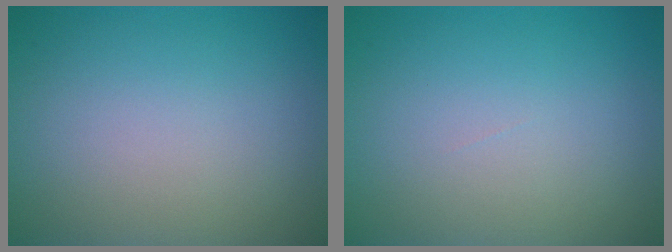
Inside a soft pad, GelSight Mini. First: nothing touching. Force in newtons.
{"total": 0.0}